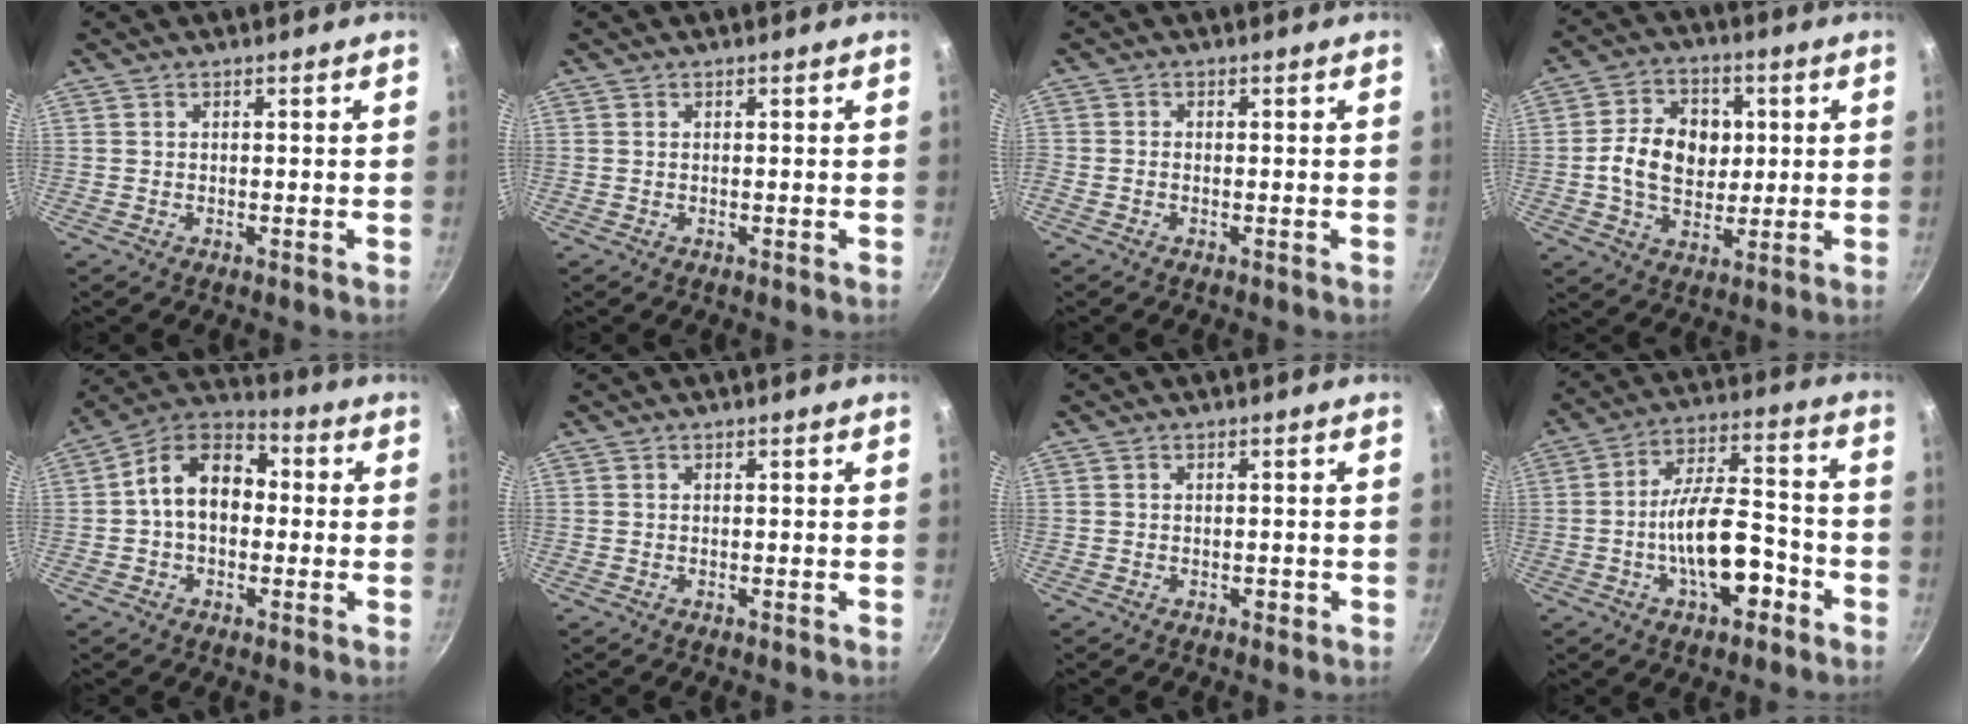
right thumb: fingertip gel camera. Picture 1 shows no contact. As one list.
[{"total": 0.0}, {"total": 0.9, "force": [-0.5, 0.5, 0.6], "torque": [-0.018, 0.004, -0.016]}, {"total": 12.2, "force": [0.9, 9.2, 8.0], "torque": [-0.108, 0.007, 0.009]}, {"total": 12.4, "force": [0.4, 8.8, 8.8], "torque": [-0.107, 0.038, -0.017]}, {"total": 0.0}, {"total": 0.9, "force": [-0.4, 0.6, 0.6], "torque": [-0.005, 0.003, -0.005]}, {"total": 13.9, "force": [-5.1, 6.1, 11.4], "torque": [-0.162, 0.049, -0.086]}]